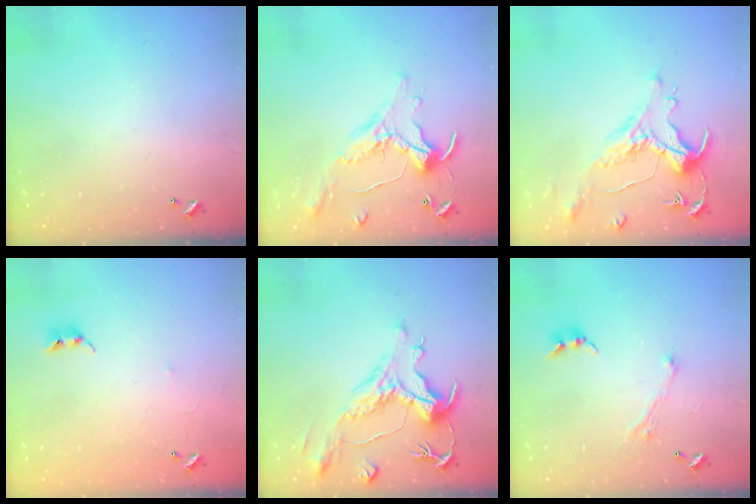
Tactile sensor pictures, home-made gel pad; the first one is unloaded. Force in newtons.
{"total": 0.0}
{"total": 0.9, "press": 0.2, "slide": 0.9}
{"total": 6.5, "press": 6.5, "slide": 0.4}
{"total": 1.9, "press": 0.8, "slide": 1.7}
{"total": 2.8, "press": 2.8, "slide": 0.1}